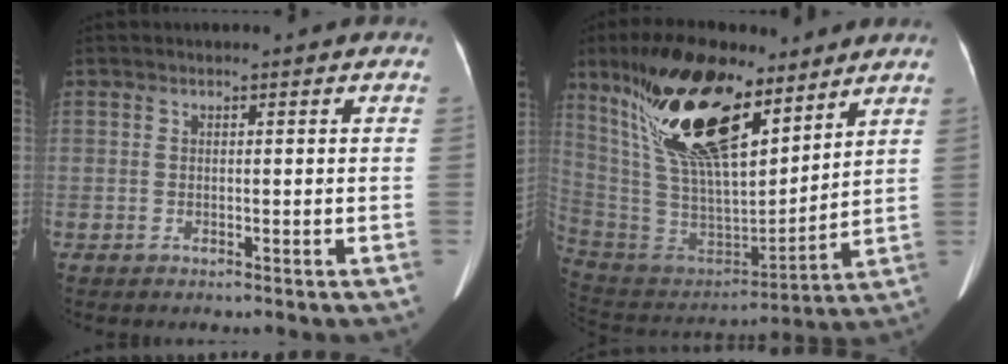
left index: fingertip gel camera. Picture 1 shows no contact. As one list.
[{"total": 23.3, "force": [13.9, 8.1, 16.9], "torque": [-0.333, 0.009, 0.255]}]